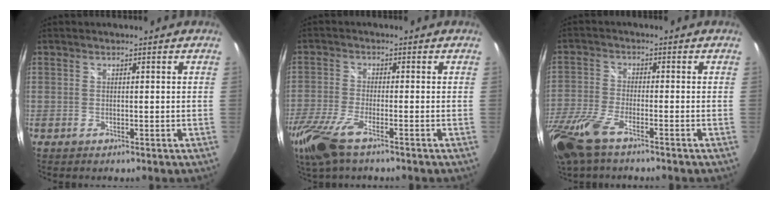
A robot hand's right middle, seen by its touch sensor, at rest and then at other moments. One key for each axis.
{"total": 11.0, "fx": -7.1, "fy": 2.6, "fz": 8.0, "tx": -0.191, "ty": -0.042, "tz": -0.138}
{"total": 11.9, "fx": -7.8, "fy": 3.8, "fz": 8.1, "tx": -0.197, "ty": -0.038, "tz": -0.161}